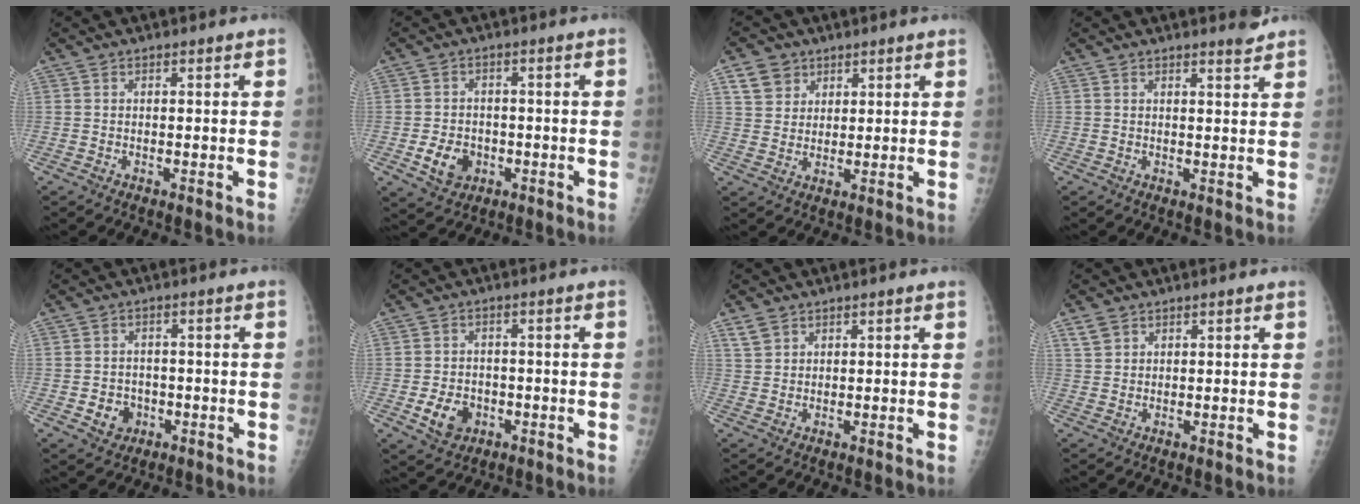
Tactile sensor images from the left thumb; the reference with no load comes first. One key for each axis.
{"total": 6.2, "fx": -2.0, "fy": 4.9, "fz": 3.2, "tx": -0.040, "ty": 0.009, "tz": -0.028}
{"total": 5.5, "fx": 3.0, "fy": 4.3, "fz": 1.5, "tx": -0.007, "ty": -0.014, "tz": 0.058}
{"total": 1.8, "fx": 1.7, "fy": -0.1, "fz": 0.7, "tx": -0.006, "ty": -0.017, "tz": 0.025}
{"total": 4.4, "fx": -1.4, "fy": 3.8, "fz": 1.7, "tx": -0.007, "ty": 0.008, "tz": -0.017}
{"total": 6.0, "fx": -2.0, "fy": 4.7, "fz": 3.2, "tx": -0.041, "ty": 0.009, "tz": -0.027}
{"total": 2.6, "fx": 1.9, "fy": 1.7, "fz": 0.8, "tx": -0.007, "ty": -0.005, "tz": 0.038}
{"total": 2.6, "fx": 1.7, "fy": 1.7, "fz": 0.9, "tx": -0.008, "ty": -0.005, "tz": 0.035}